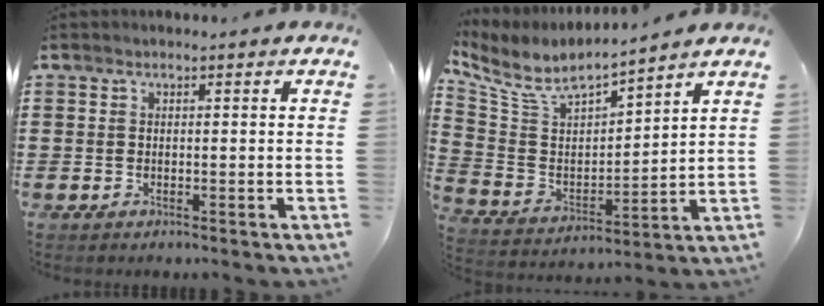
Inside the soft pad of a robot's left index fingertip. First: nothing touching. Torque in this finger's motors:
{"motor_torque": [0.04, -0.02, 0.00, -0.01]}